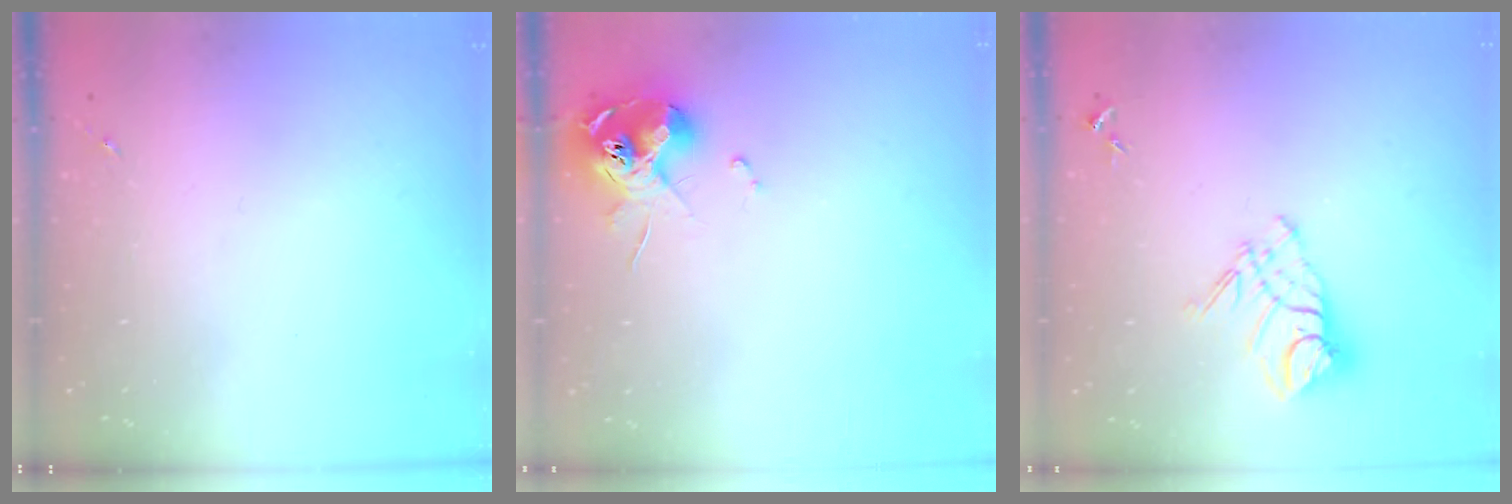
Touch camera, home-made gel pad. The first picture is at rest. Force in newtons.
{"total": 10.7, "press": 10.6, "slide": 0.9}
{"total": 10.9, "press": 10.8, "slide": 0.9}